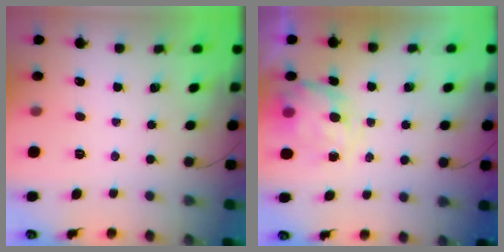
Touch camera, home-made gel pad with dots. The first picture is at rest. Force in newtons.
{"total": 5.5, "press": 5.5, "slide": 0.6}